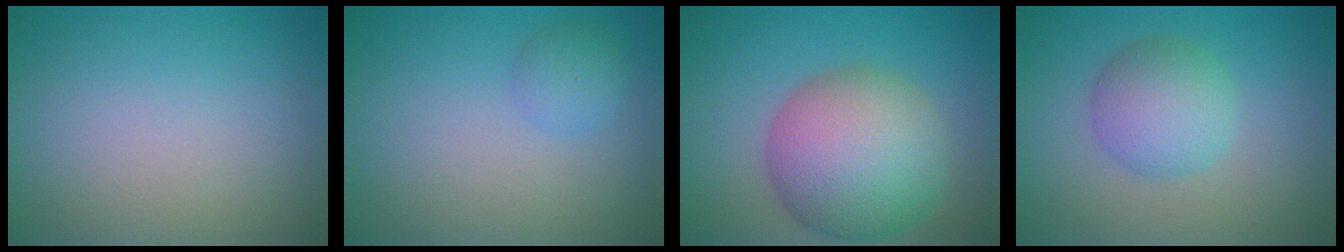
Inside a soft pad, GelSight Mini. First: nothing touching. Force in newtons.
{"total": 1.7, "press": 1.7, "slide": 0.0}
{"total": 10.4, "press": 10.4, "slide": 0.2}
{"total": 4.3, "press": 4.3, "slide": 0.0}